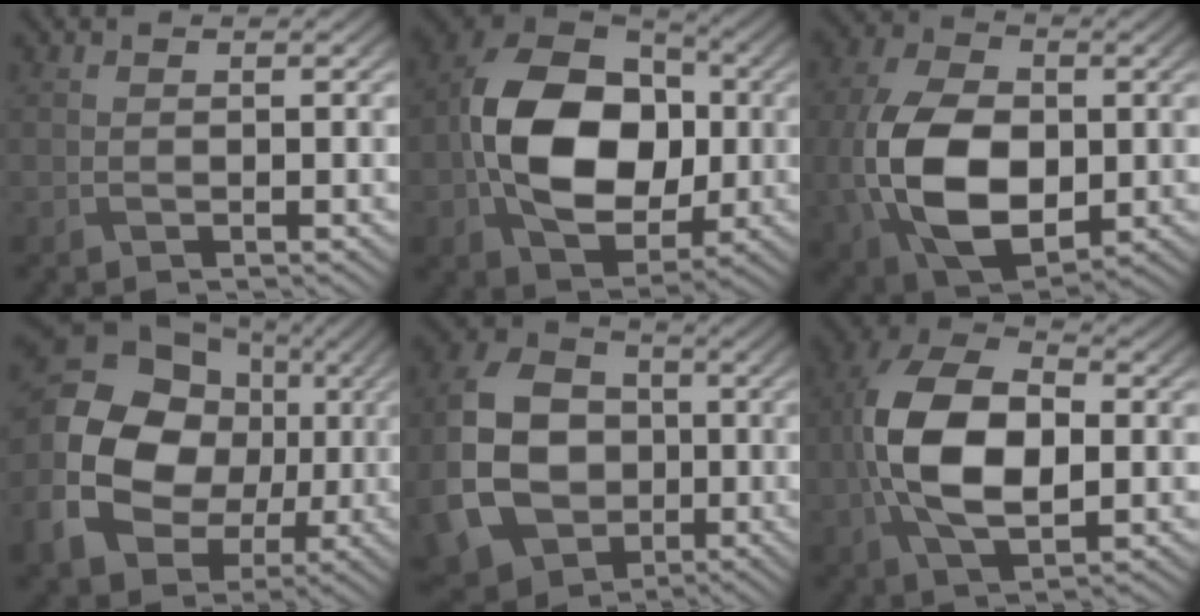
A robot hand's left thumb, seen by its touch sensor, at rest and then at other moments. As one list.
[{"total": 14.4, "force": [-1.0, 10.3, 10.0], "torque": [-0.196, 0.006, -0.018]}, {"total": 13.4, "force": [-1.8, 9.0, 9.8], "torque": [-0.250, -0.024, -0.023]}, {"total": 16.1, "force": [-1.9, 13.0, 9.3], "torque": [-0.222, -0.013, -0.027]}, {"total": 14.1, "force": [-2.5, 11.2, 8.2], "torque": [-0.221, -0.021, -0.049]}, {"total": 12.8, "force": [-1.0, 7.3, 10.4], "torque": [-0.222, 0.006, -0.023]}]